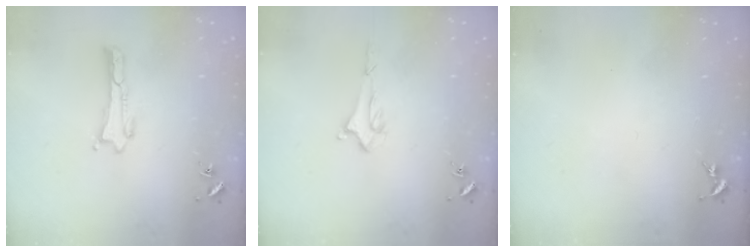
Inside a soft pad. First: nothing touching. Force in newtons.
{"total": 1.5, "press": 1.5, "slide": 0.2}
{"total": 0.0}